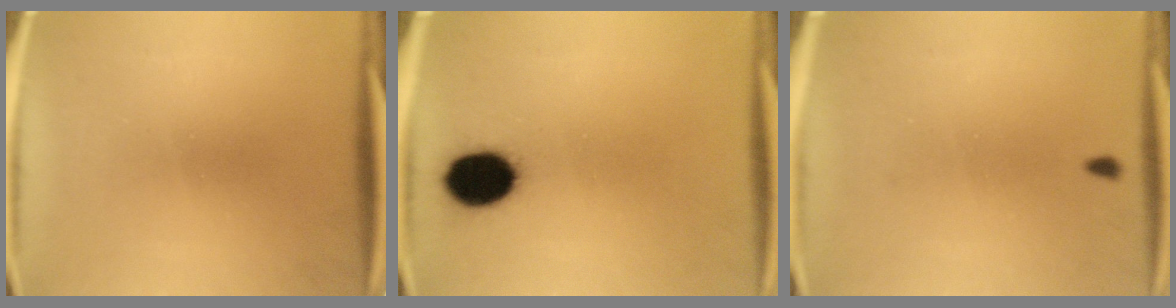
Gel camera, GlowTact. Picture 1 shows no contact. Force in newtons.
{"total": 10.8}
{"total": 0.8}